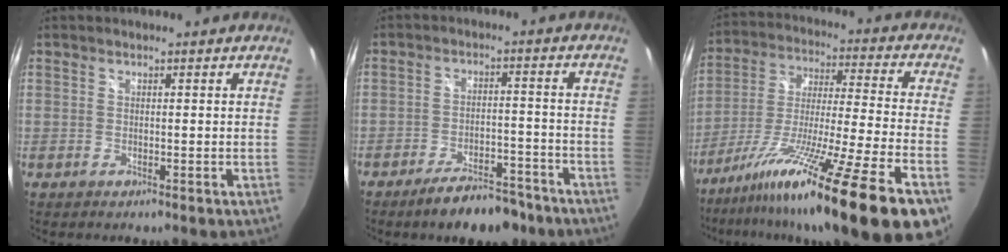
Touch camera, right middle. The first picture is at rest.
{"total": 10.1, "force": [-7.9, 3.5, 5.2], "torque": [-0.097, 0.008, -0.113]}
{"total": 25.7, "force": [-17.1, -1.5, 19.1], "torque": [-0.301, -0.077, -0.284]}